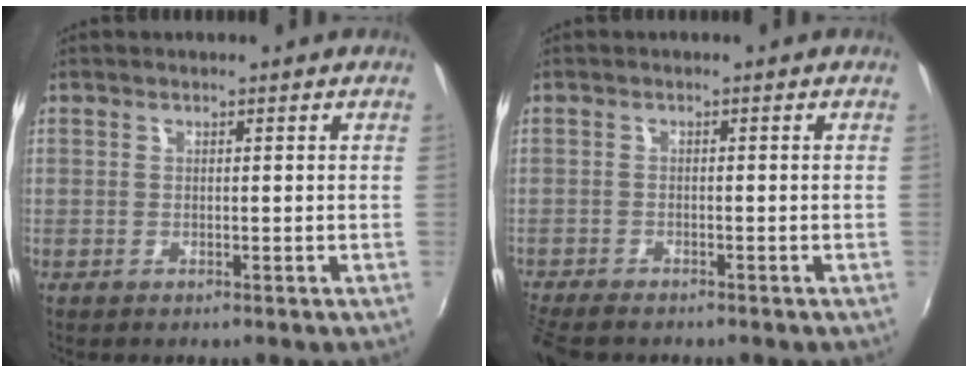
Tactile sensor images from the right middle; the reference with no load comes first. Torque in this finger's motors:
{"motor_torque": [1.04, -1.10, 0.50, 0.15]}